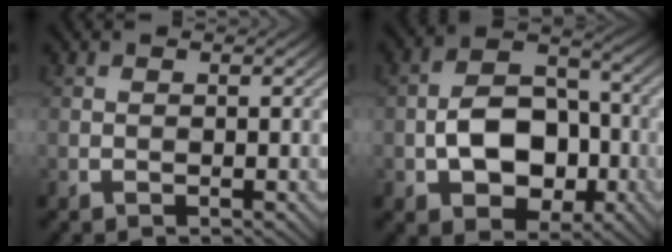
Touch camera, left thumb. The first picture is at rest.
{"total": 9.7, "force": [-2.3, 6.5, 6.8], "torque": [-0.119, 0.004, -0.045]}